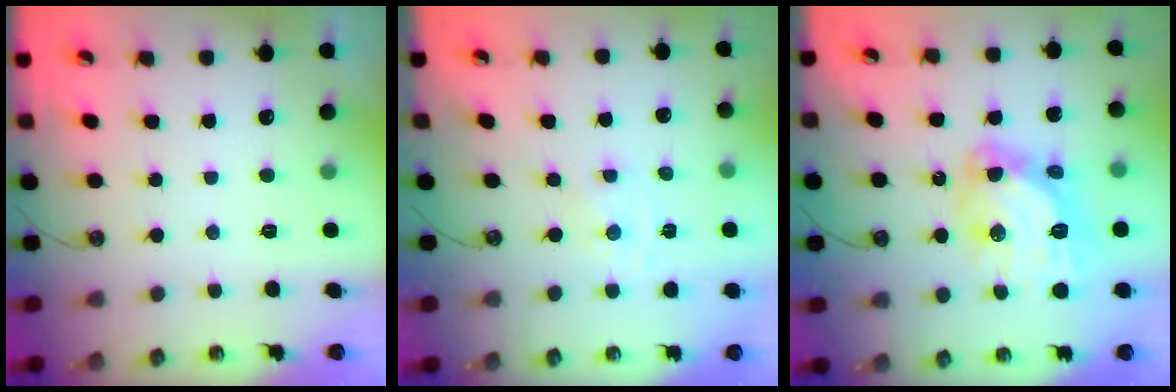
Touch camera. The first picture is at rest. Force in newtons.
{"total": 0.0}
{"total": 15.3, "press": 15.2, "slide": 1.5}